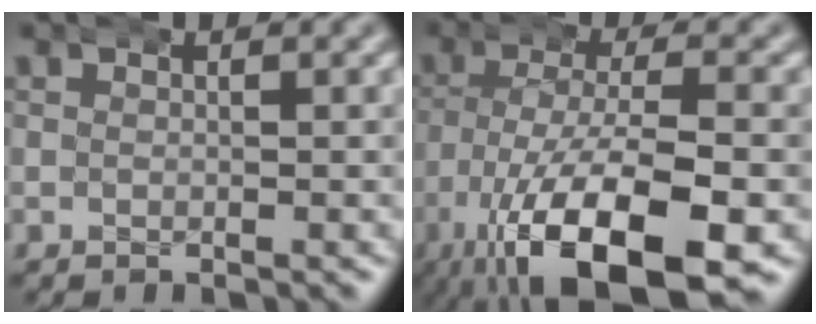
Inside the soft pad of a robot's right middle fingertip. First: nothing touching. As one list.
[{"total": 10.9, "force": [-4.7, 4.5, 8.8], "torque": [-0.177, -0.041, -0.046]}]